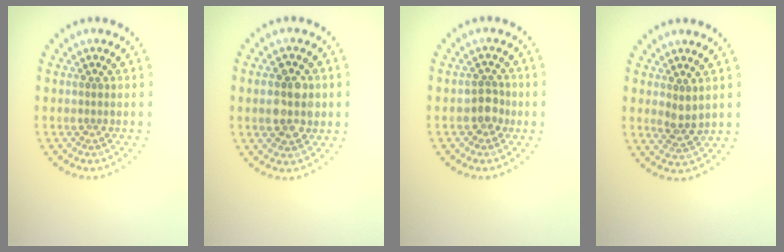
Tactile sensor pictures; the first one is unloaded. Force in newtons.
{"total": 3.7, "press": 3.7, "slide": 0.0}
{"total": 2.0, "press": 1.8, "slide": 0.8}
{"total": 1.9, "press": 1.8, "slide": 0.7}